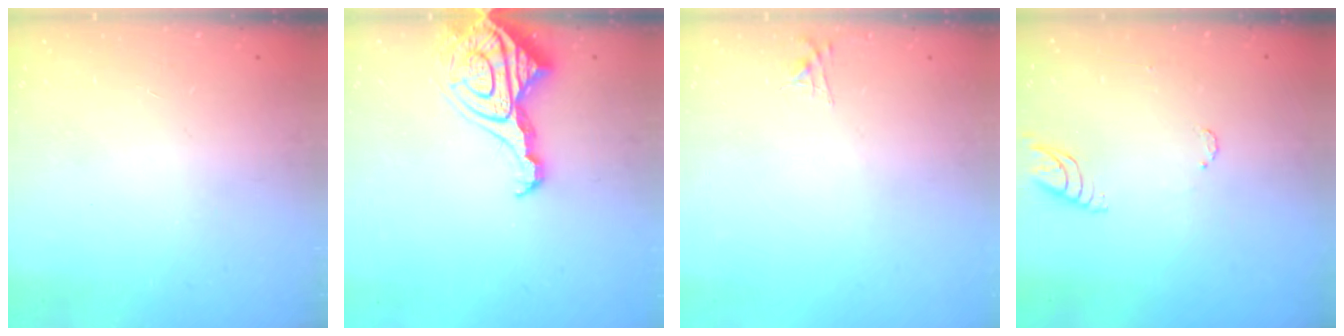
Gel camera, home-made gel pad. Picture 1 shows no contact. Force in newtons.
{"total": 15.0, "press": 14.9, "slide": 1.7}
{"total": 4.9, "press": 4.9, "slide": 0.4}
{"total": 6.3, "press": 6.2, "slide": 0.6}